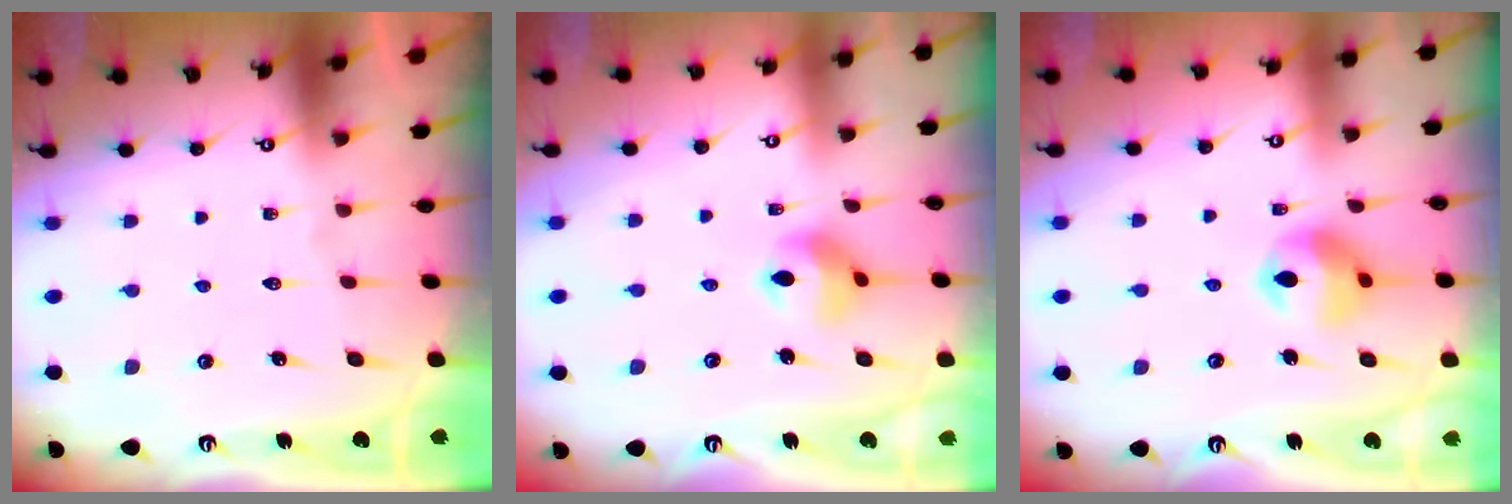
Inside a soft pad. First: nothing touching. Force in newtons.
{"total": 8.5, "press": 8.4, "slide": 0.8}
{"total": 11.2, "press": 11.1, "slide": 1.5}